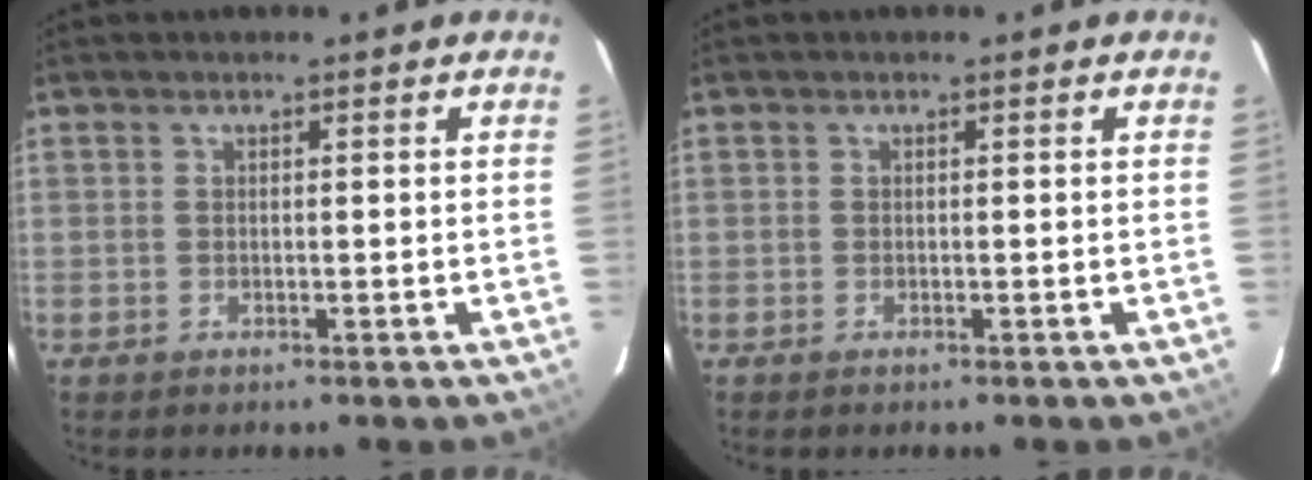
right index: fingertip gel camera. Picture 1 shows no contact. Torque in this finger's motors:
{"motor_torque": [0.10, -0.05, 0.03, 0.01]}